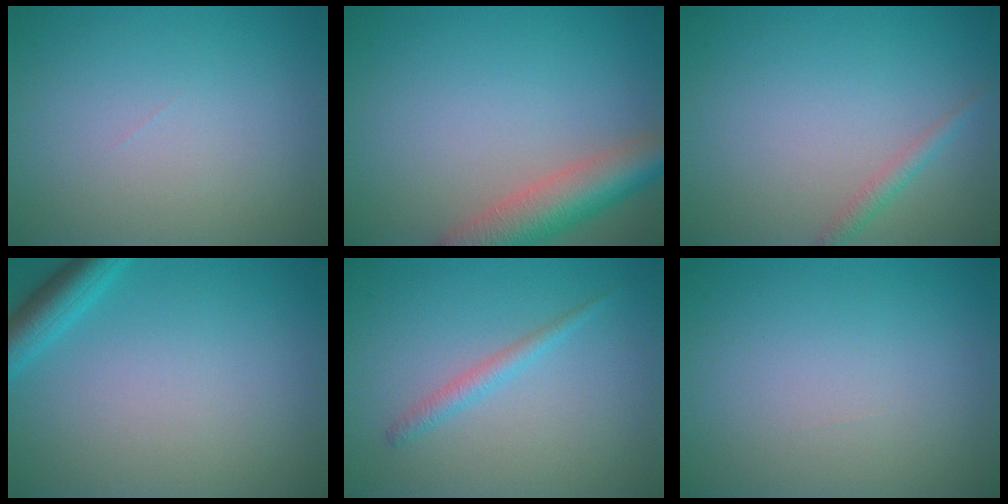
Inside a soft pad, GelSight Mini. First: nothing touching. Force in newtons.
{"total": 5.8, "press": 5.8, "slide": 0.5}
{"total": 1.3, "press": 1.3, "slide": 0.0}
{"total": 2.9, "press": 2.9, "slide": 0.2}
{"total": 1.4, "press": 1.4, "slide": 0.1}
{"total": 0.0}